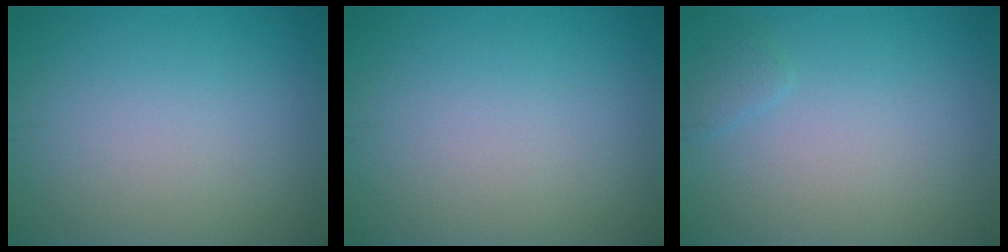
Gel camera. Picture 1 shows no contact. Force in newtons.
{"total": 0.0}
{"total": 0.8, "press": 0.8, "slide": 0.1}